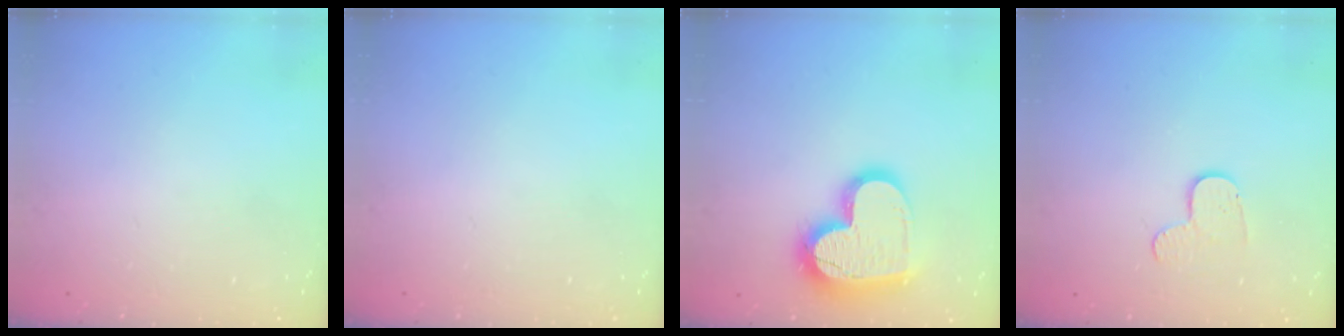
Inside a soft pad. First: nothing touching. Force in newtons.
{"total": 0.0}
{"total": 18.4, "press": 18.4, "slide": 1.4}
{"total": 3.3, "press": 3.3, "slide": 0.3}